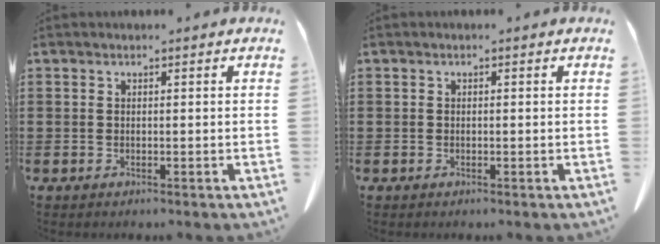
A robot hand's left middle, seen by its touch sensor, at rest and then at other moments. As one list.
[{"total": 0.0}]